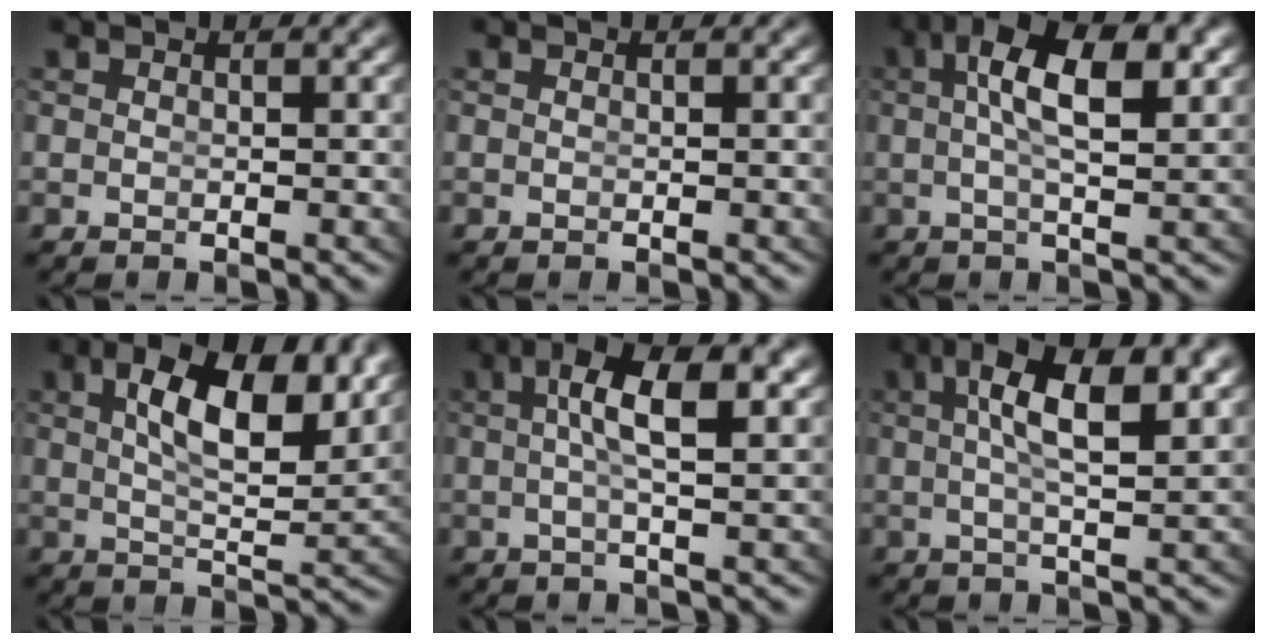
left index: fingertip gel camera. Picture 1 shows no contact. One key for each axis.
{"total": 0.0}
{"total": 7.5, "fx": 2.0, "fy": 2.5, "fz": 6.7, "tx": -0.104, "ty": 0.010, "tz": 0.026}
{"total": 7.9, "fx": 3.4, "fy": 2.3, "fz": 6.7, "tx": -0.098, "ty": 0.001, "tz": 0.052}
{"total": 6.0, "fx": 1.5, "fy": 1.3, "fz": 5.7, "tx": -0.099, "ty": 0.011, "tz": 0.021}
{"total": 7.1, "fx": 2.5, "fy": 1.7, "fz": 6.5, "tx": -0.105, "ty": 0.012, "tz": 0.036}